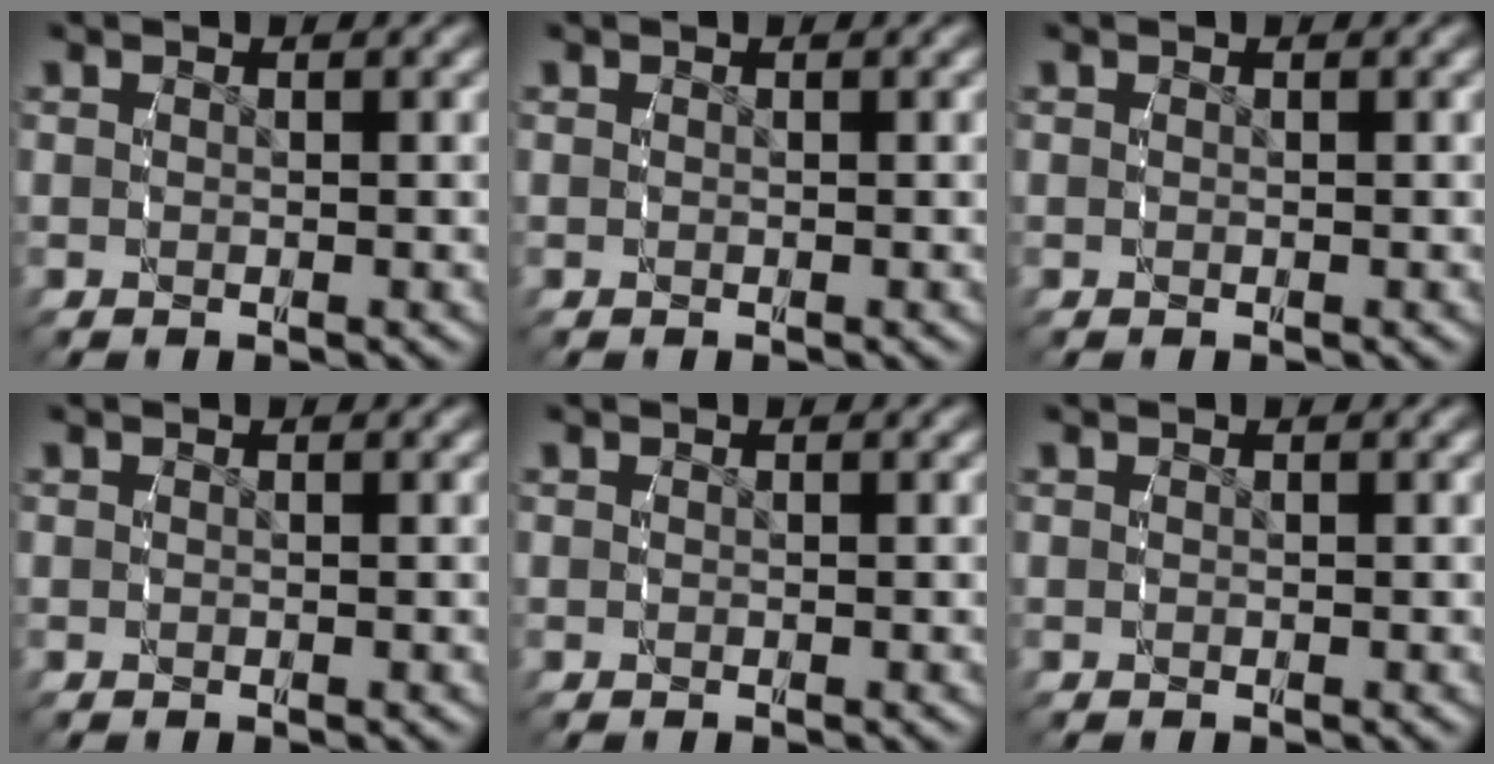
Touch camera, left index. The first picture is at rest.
{"total": 0.0}
{"total": 0.0}
{"total": 0.0}
{"total": 0.0}
{"total": 0.0}